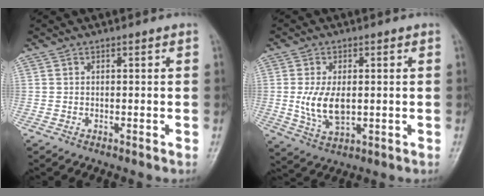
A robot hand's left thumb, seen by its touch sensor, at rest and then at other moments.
{"total": 7.9, "force": [0.0, 4.4, 6.6], "torque": [-0.127, -0.009, 0.005]}